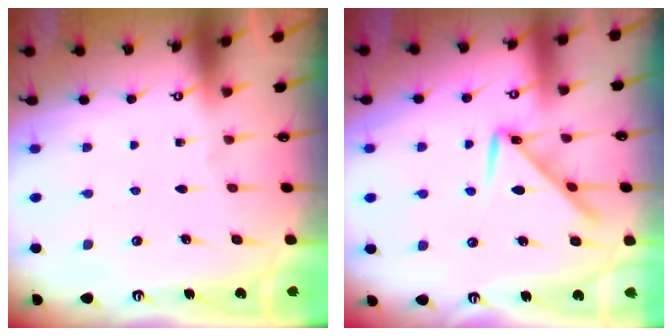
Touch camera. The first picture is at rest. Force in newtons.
{"total": 9.3, "press": 9.2, "slide": 0.5}